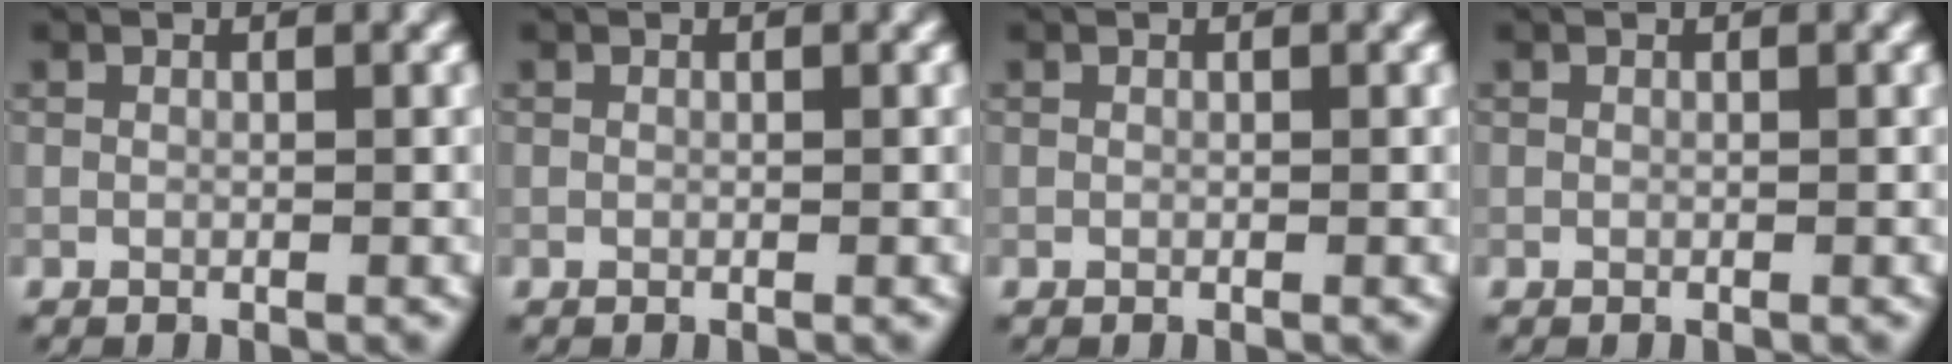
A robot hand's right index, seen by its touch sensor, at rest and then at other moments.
{"total": 0.0}
{"total": 0.0}
{"total": 0.0}